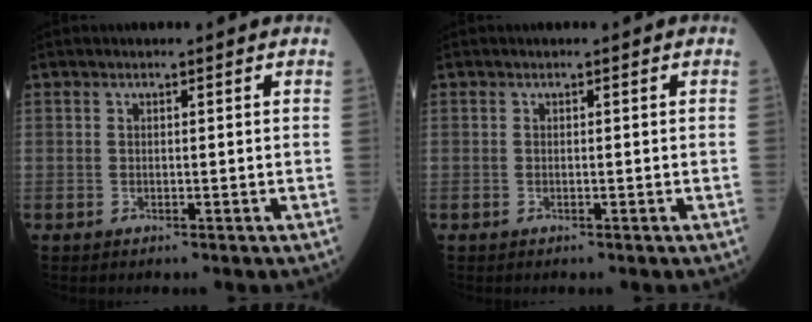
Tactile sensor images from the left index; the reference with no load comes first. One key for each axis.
{"total": 0.0}